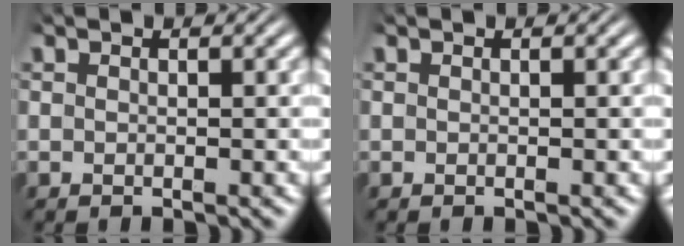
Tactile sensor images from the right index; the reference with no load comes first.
{"total": 0.0}